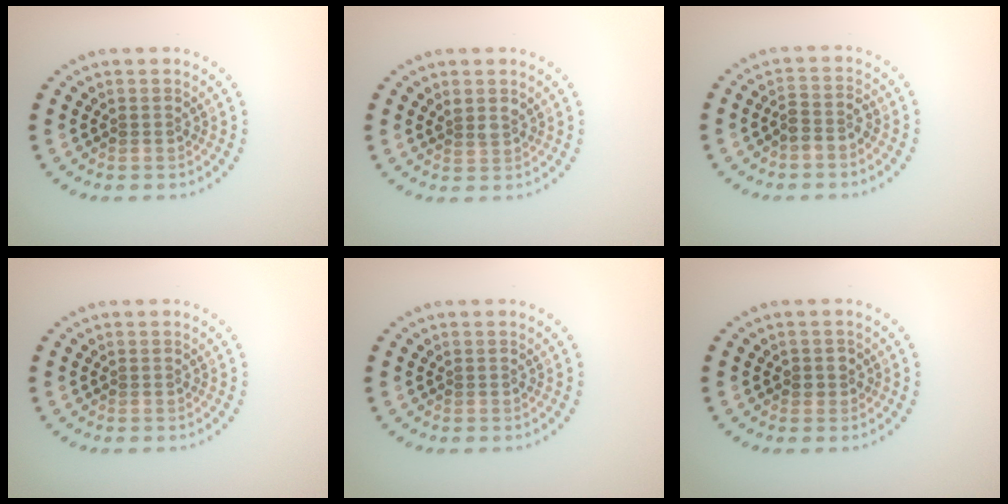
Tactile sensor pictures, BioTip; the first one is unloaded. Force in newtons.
{"total": 1.4, "press": 1.2, "slide": 0.8}
{"total": 1.9, "press": 1.5, "slide": 1.0}
{"total": 0.0}
{"total": 0.0}
{"total": 1.2, "press": 1.0, "slide": 0.5}